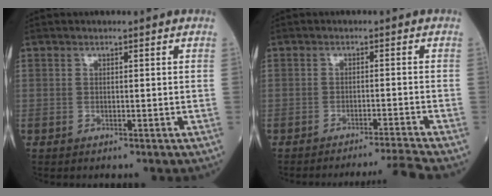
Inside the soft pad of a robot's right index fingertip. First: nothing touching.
{"total": 6.5, "force": [-5.4, -3.4, 0.5], "torque": [-0.007, -0.003, -0.080]}